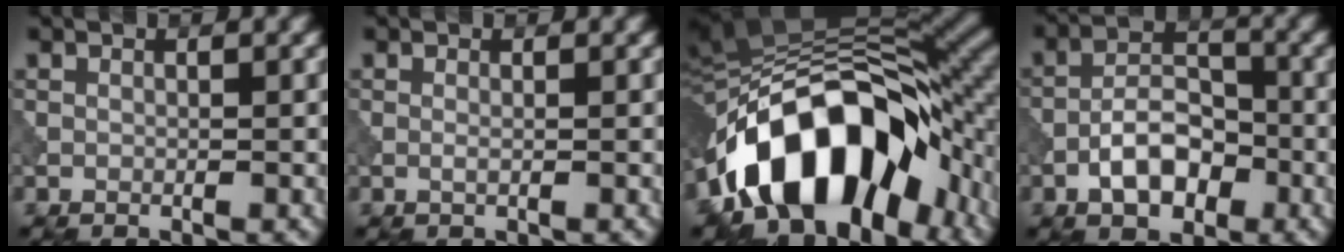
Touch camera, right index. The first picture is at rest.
{"total": 0.5, "force": [-0.1, 0.1, 0.5], "torque": [-0.013, -0.002, -0.001]}
{"total": 14.9, "force": [-6.7, 8.5, 10.3], "torque": [-0.148, 0.011, -0.120]}
{"total": 5.3, "force": [-2.3, 2.9, 3.7], "torque": [-0.054, 0.011, -0.045]}